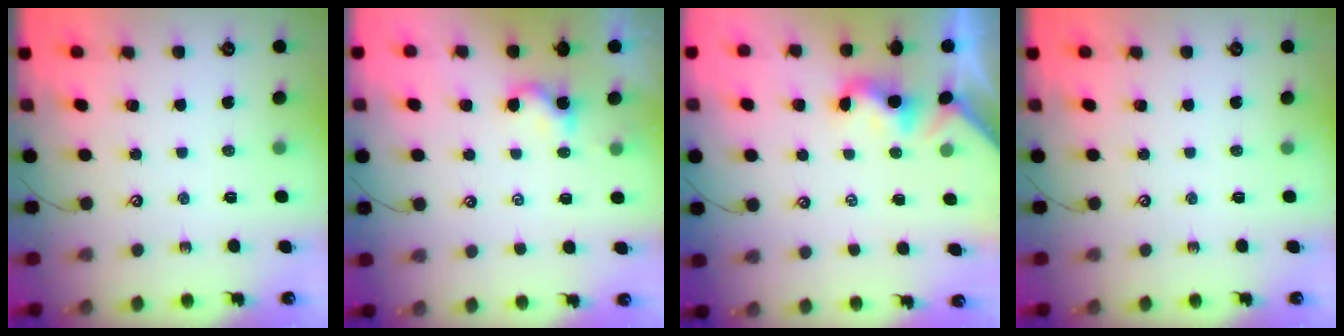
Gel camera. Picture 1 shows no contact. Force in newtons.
{"total": 1.2, "press": 1.1, "slide": 0.1}
{"total": 2.0, "press": 2.0, "slide": 0.5}
{"total": 0.0}